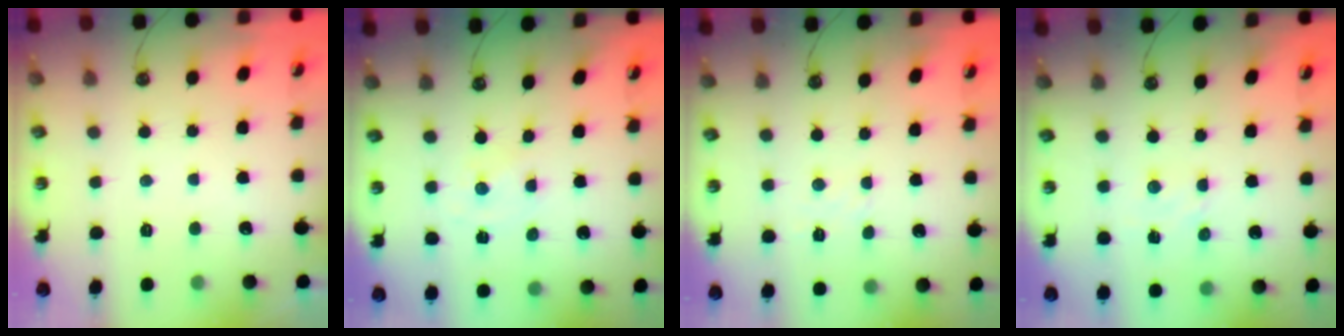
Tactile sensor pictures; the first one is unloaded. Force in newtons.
{"total": 0.0}
{"total": 3.4, "press": 3.3, "slide": 0.5}
{"total": 2.3, "press": 2.3, "slide": 0.4}